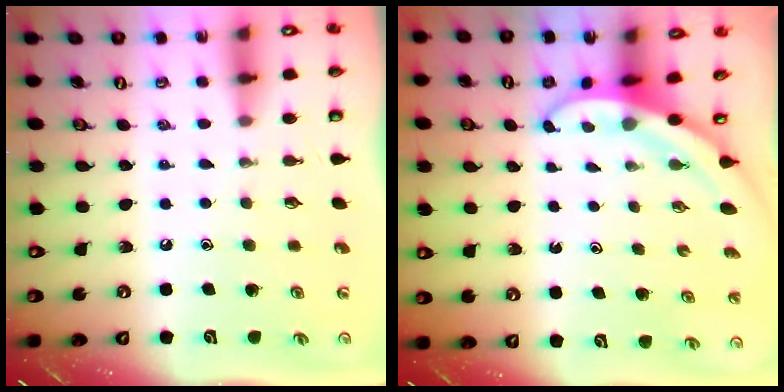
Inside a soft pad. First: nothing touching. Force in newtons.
{"total": 3.5, "press": 3.5, "slide": 0.1}